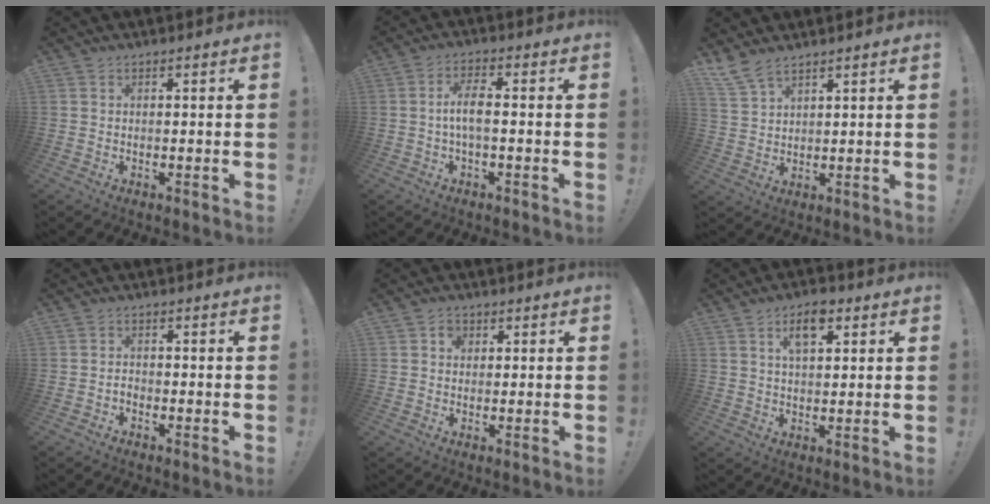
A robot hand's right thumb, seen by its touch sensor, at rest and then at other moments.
{"total": 6.3, "force": [-0.7, 2.0, 5.9], "torque": [-0.121, 0.000, -0.014]}
{"total": 6.6, "force": [5.3, 2.6, 2.8], "torque": [-0.062, -0.025, 0.106]}
{"total": 1.5, "force": [-1.1, 0.9, 0.6], "torque": [-0.008, 0.007, -0.020]}
{"total": 2.7, "force": [0.6, 2.4, 1.2], "torque": [-0.016, 0.002, 0.009]}
{"total": 7.0, "force": [3.2, 3.6, 5.0], "torque": [-0.077, -0.002, 0.054]}